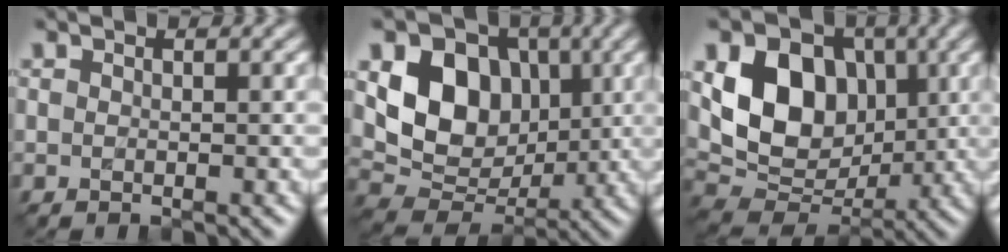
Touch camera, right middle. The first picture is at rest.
{"total": 8.6, "force": [1.6, 6.7, 5.1], "torque": [-0.089, -0.009, 0.025]}
{"total": 9.4, "force": [1.6, 7.1, 5.9], "torque": [-0.106, -0.011, 0.026]}